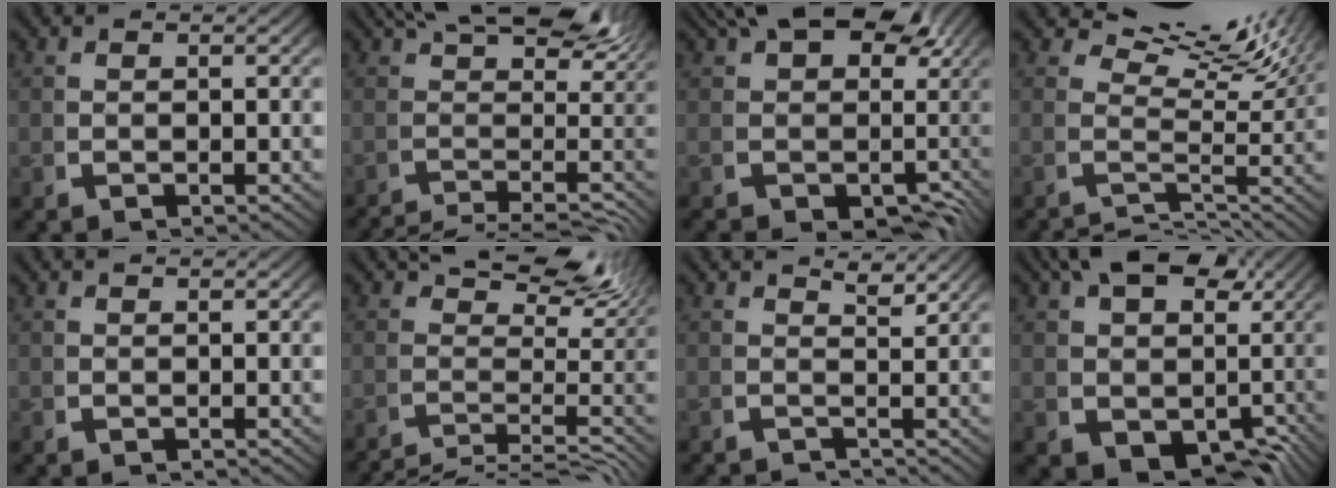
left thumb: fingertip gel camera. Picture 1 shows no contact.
{"total": 11.4, "force": [-2.1, 6.3, 9.3], "torque": [-0.098, -0.024, -0.029]}
{"total": 12.1, "force": [2.6, 8.3, 8.4], "torque": [-0.112, -0.028, 0.050]}
{"total": 6.7, "force": [0.9, 3.5, 5.7], "torque": [-0.041, 0.002, 0.011]}
{"total": 0.0}
{"total": 10.3, "force": [-1.1, 6.2, 8.2], "torque": [-0.084, -0.021, -0.020]}
{"total": 1.3, "force": [-0.2, 0.7, 1.1], "torque": [-0.008, -0.011, 0.001]}
{"total": 14.2, "force": [-0.2, 10.6, 9.4], "torque": [-0.158, -0.059, 0.023]}